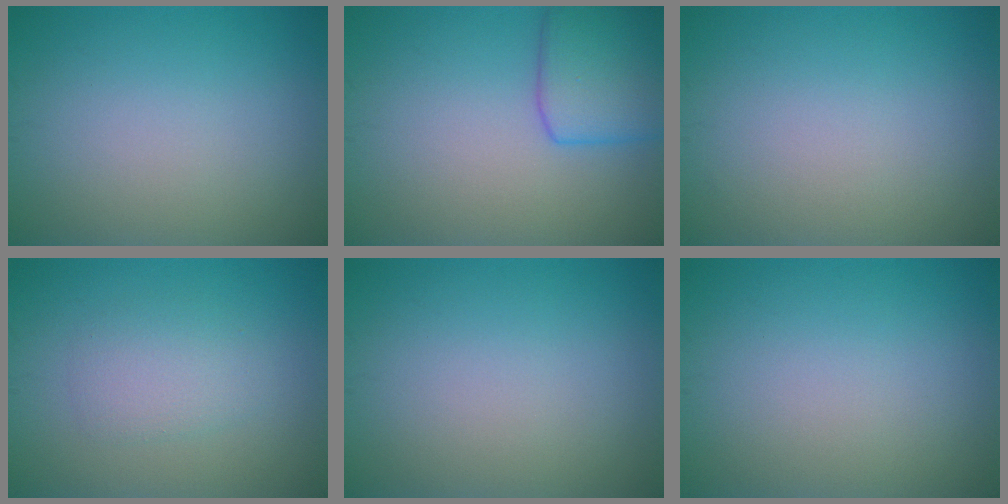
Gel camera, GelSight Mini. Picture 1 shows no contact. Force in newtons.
{"total": 5.0, "press": 5.0, "slide": 0.3}
{"total": 0.0}
{"total": 2.4, "press": 2.4, "slide": 0.2}
{"total": 0.0}
{"total": 0.0}